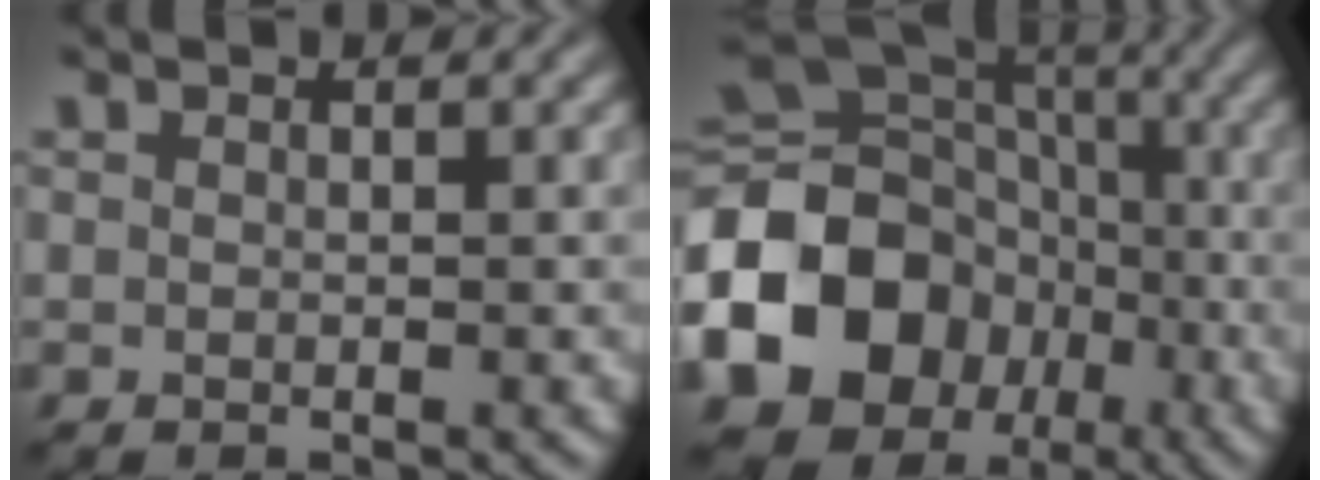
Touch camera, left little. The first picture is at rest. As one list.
[{"total": 16.2, "force": [-4.9, 13.3, 7.9], "torque": [-0.189, -0.005, -0.099]}]